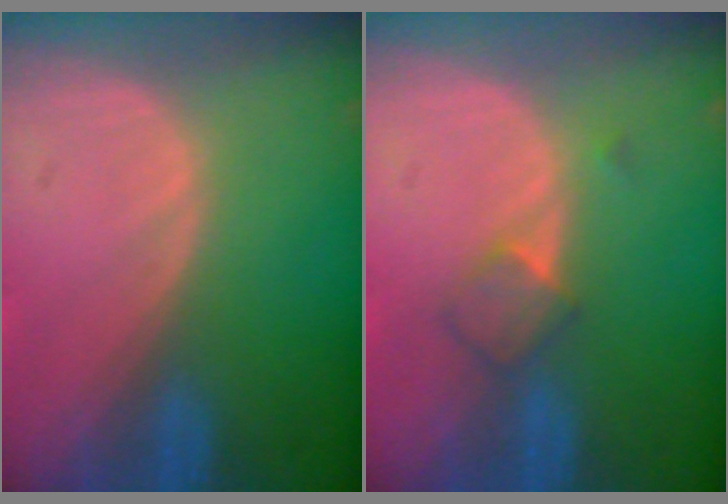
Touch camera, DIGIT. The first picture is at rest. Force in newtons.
{"total": 3.0, "press": 2.7, "slide": 1.2}